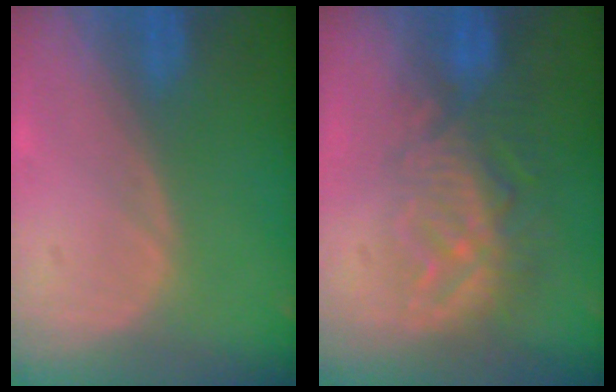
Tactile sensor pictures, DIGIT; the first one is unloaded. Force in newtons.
{"total": 9.3, "press": 8.1, "slide": 4.5}